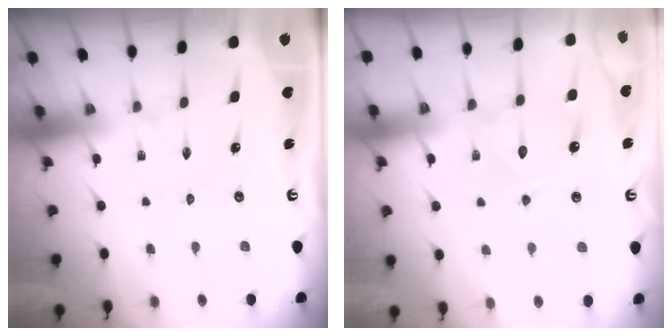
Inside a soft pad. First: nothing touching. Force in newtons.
{"total": 10.8, "press": 10.7, "slide": 1.0}